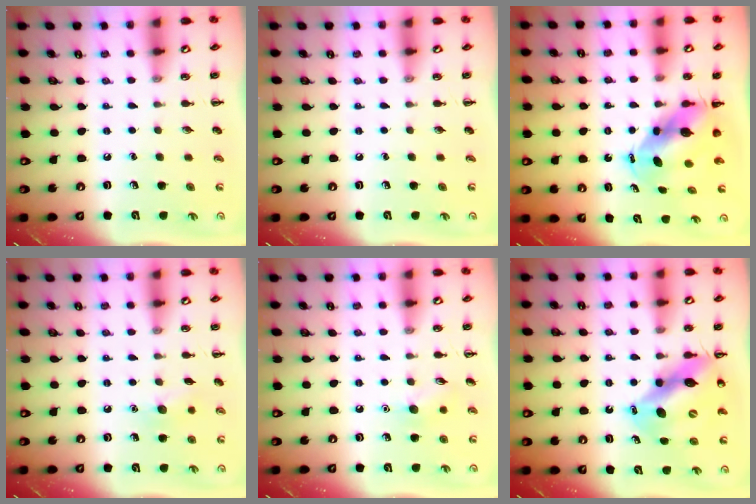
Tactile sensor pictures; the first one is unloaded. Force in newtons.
{"total": 0.0}
{"total": 8.0, "press": 7.8, "slide": 1.7}
{"total": 7.2, "press": 6.9, "slide": 1.9}
{"total": 7.0, "press": 6.8, "slide": 1.6}
{"total": 12.9, "press": 12.3, "slide": 3.8}